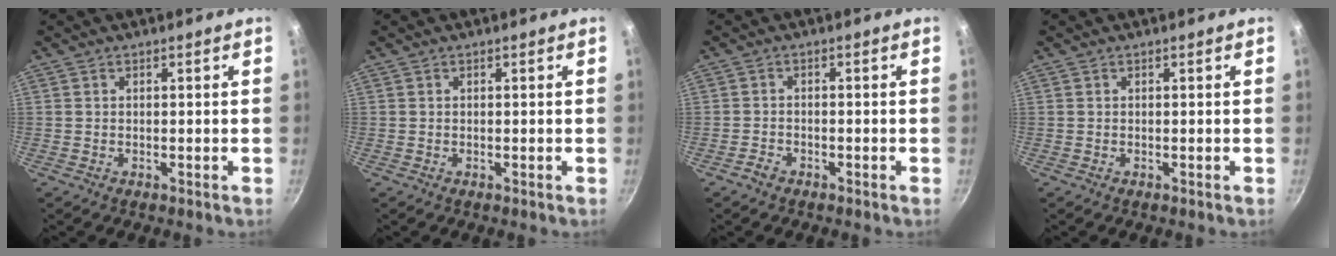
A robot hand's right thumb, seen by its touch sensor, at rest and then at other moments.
{"total": 0.0}
{"total": 1.8, "force": [-1.4, 0.9, 0.6], "torque": [-0.016, 0.018, -0.028]}
{"total": 0.0}